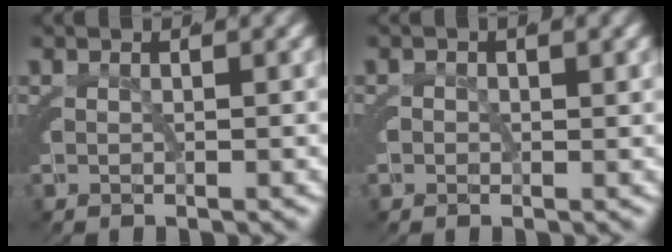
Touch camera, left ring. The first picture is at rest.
{"total": 1.4, "force": [-0.1, 1.3, 0.4], "torque": [-0.007, -0.007, 0.000]}